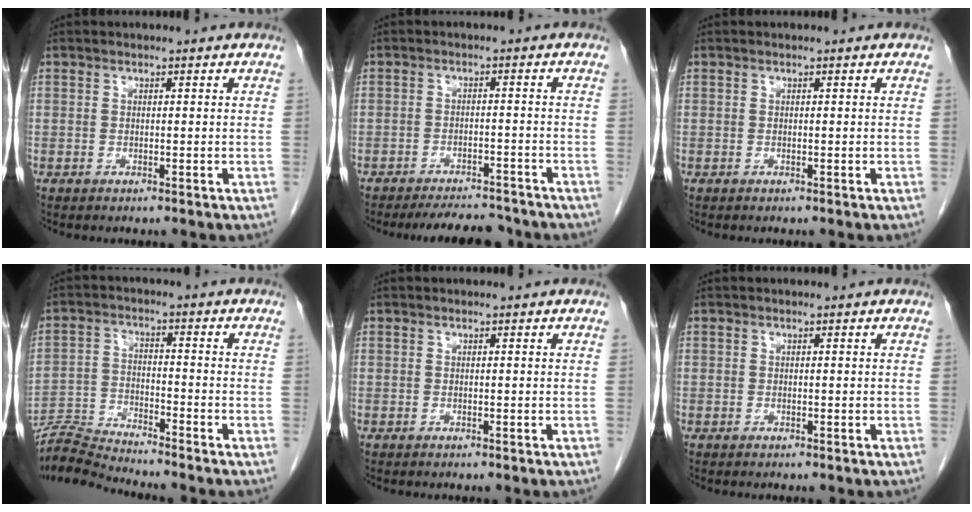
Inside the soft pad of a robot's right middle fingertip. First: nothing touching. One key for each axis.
{"total": 7.3, "fx": -6.9, "fy": 1.7, "fz": 1.8, "tx": -0.024, "ty": -0.002, "tz": -0.094}
{"total": 0.0}
{"total": 7.3, "fx": -7.1, "fy": -1.5, "fz": 0.3, "tx": -0.014, "ty": -0.011, "tz": -0.139}
{"total": 0.0}
{"total": 0.0}